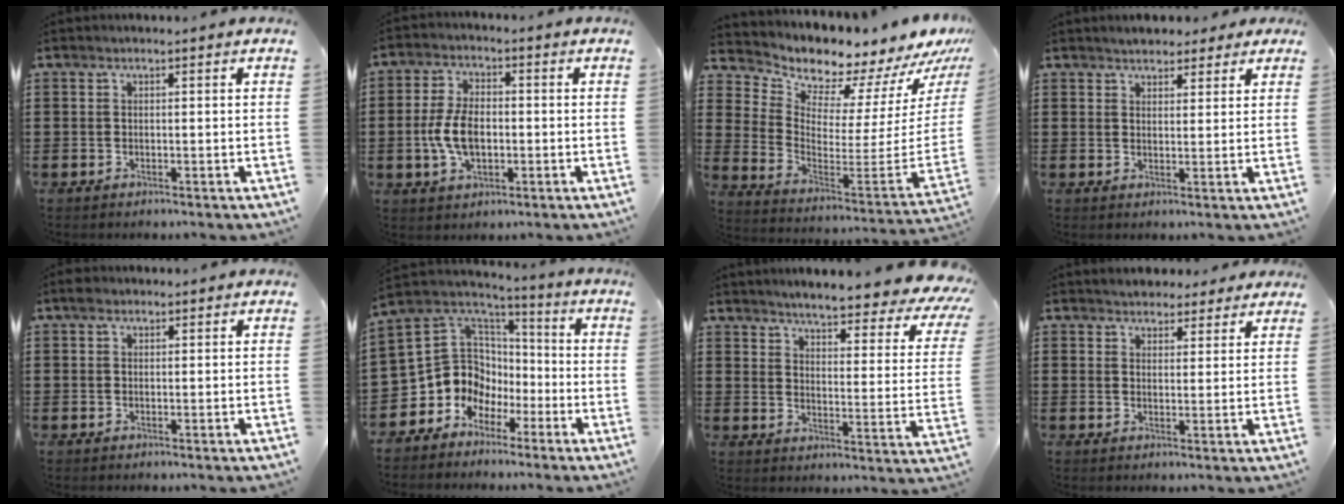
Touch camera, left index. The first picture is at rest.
{"total": 7.1, "force": [-1.0, 4.0, 5.8], "torque": [-0.132, 0.001, -0.024]}
{"total": 7.0, "force": [7.0, 0.6, 0.1], "torque": [-0.037, -0.091, 0.113]}
{"total": 2.8, "force": [2.5, 1.1, 0.2], "torque": [-0.012, 0.005, 0.047]}
{"total": 1.2, "force": [0.6, 0.9, 0.6], "torque": [-0.014, 0.007, 0.011]}
{"total": 9.6, "force": [-1.8, 9.2, 2.1], "torque": [-0.089, -0.021, -0.030]}
{"total": 4.8, "force": [4.2, -0.3, 2.4], "torque": [-0.061, -0.041, 0.062]}
{"total": 3.1, "force": [2.8, 1.3, -0.2], "torque": [-0.007, 0.000, 0.053]}